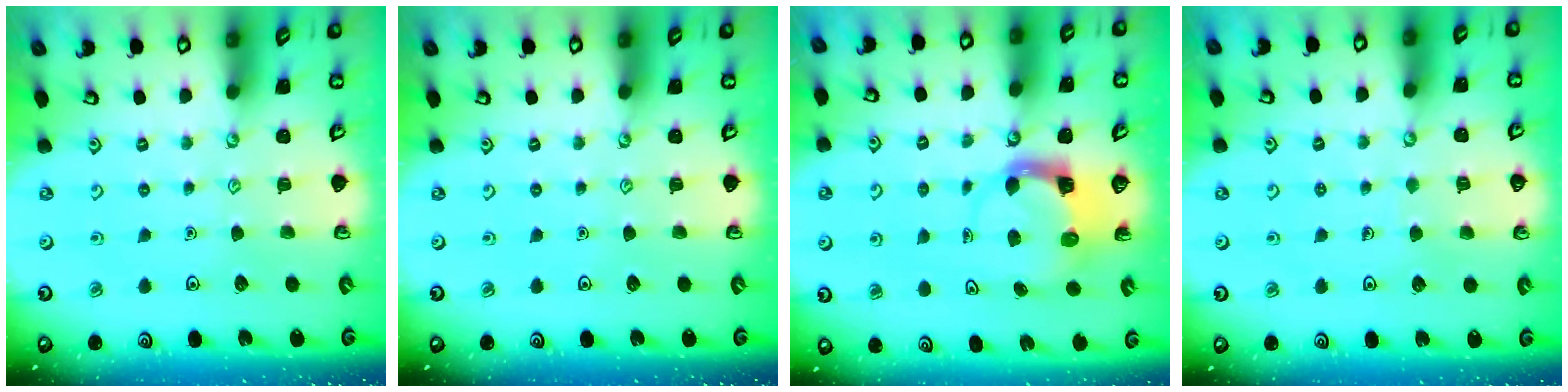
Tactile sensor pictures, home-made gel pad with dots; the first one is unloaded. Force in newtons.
{"total": 0.0}
{"total": 3.7, "press": 3.7, "slide": 0.6}
{"total": 3.3, "press": 3.3, "slide": 0.2}